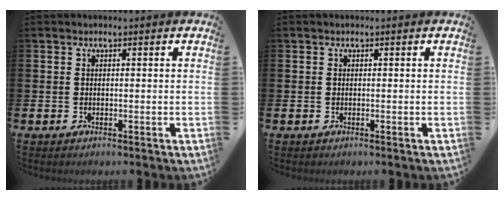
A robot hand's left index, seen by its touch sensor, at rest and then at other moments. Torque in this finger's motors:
{"motor_torque": [-0.01, 0.00, 0.00, 0.00]}